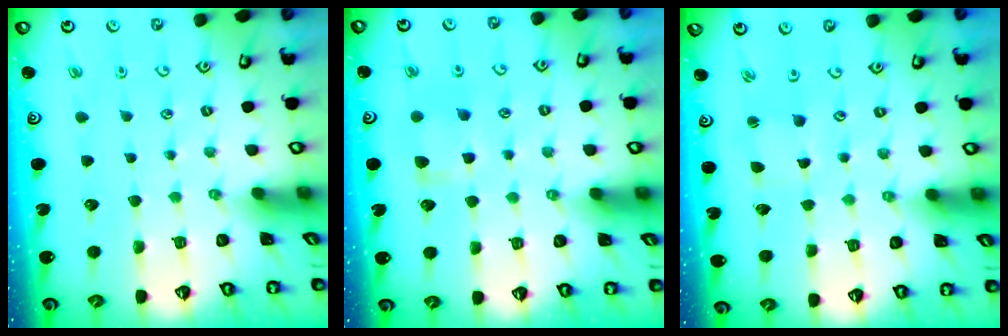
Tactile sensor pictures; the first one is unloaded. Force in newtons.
{"total": 5.5, "press": 5.5, "slide": 0.8}
{"total": 1.7, "press": 1.7, "slide": 0.3}